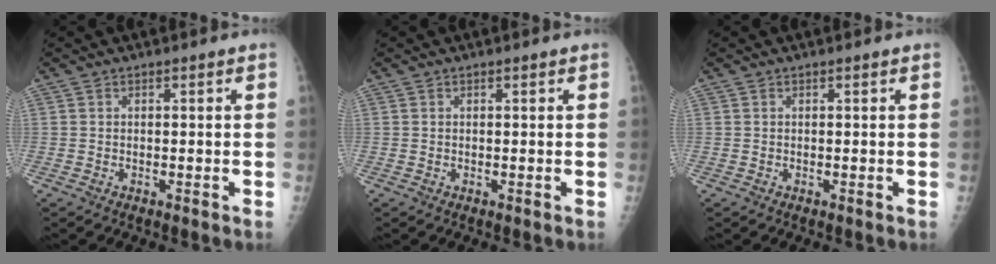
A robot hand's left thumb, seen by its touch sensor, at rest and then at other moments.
{"total": 0.0}
{"total": 0.0}